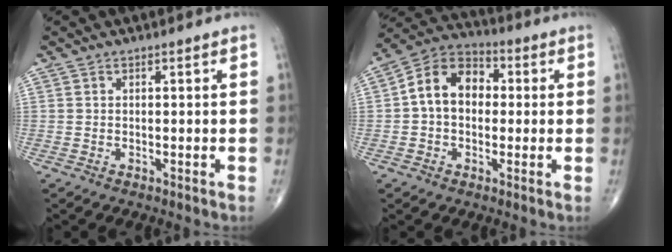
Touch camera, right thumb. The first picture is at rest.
{"total": 11.2, "force": [0.7, 8.2, 7.6], "torque": [-0.110, 0.033, -0.001]}